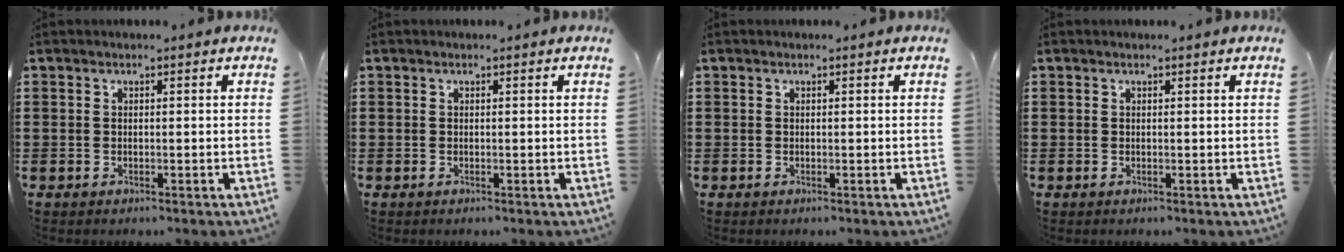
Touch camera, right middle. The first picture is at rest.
{"total": 0.0}
{"total": 0.0}
{"total": 0.0}